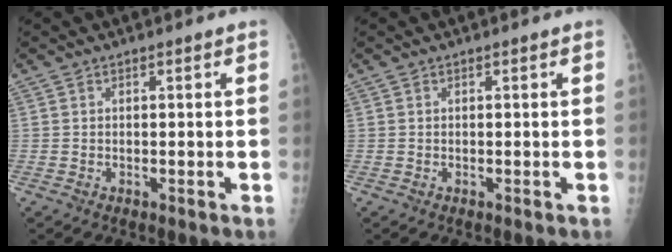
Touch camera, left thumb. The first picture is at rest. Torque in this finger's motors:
{"motor_torque": [0.00, 0.00, -0.01, 0.00, 0.00]}